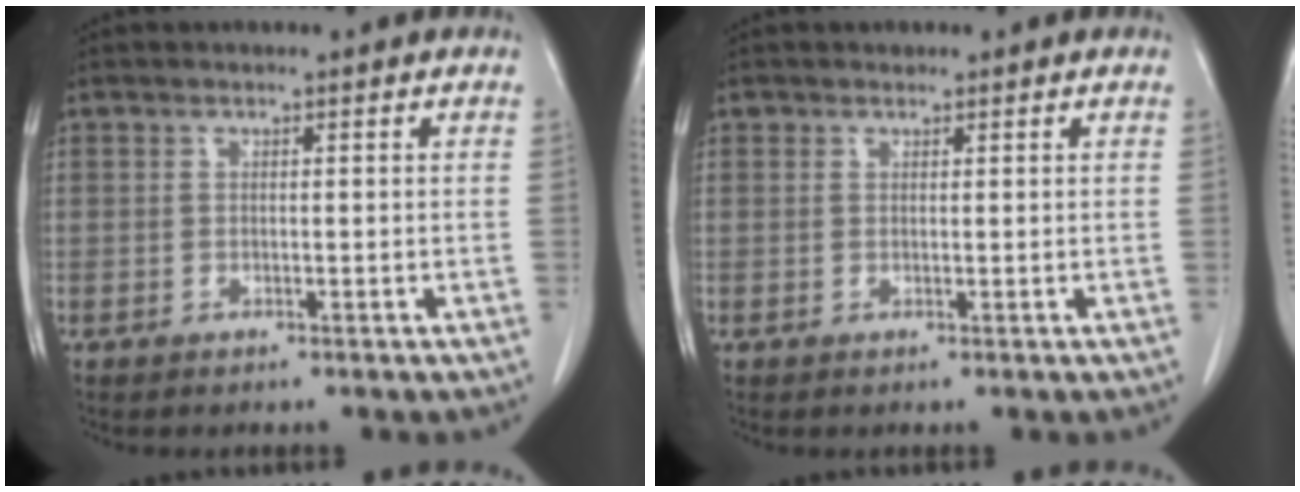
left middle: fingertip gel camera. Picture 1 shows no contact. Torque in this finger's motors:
{"motor_torque": [-0.33, 0.09, -0.10, -0.01]}